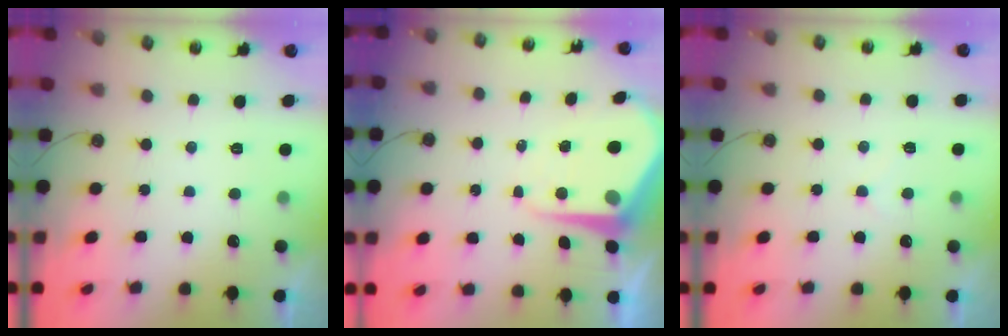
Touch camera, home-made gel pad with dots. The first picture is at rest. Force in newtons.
{"total": 8.3, "press": 8.3, "slide": 0.8}
{"total": 6.2, "press": 6.2, "slide": 0.8}